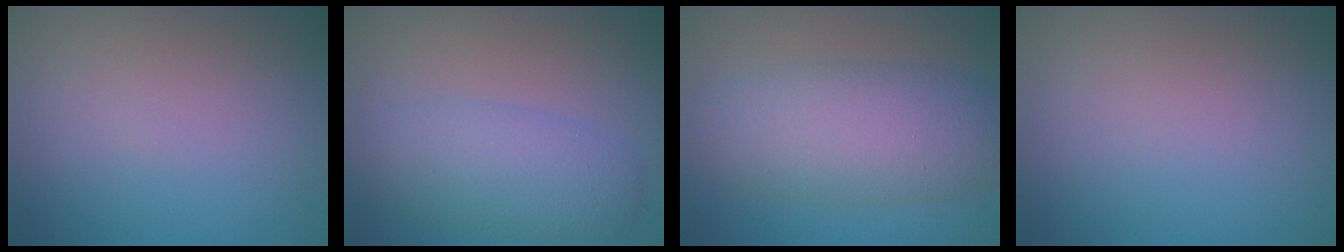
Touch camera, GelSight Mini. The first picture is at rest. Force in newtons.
{"total": 4.9, "press": 4.9, "slide": 0.1}
{"total": 7.4, "press": 7.4, "slide": 0.0}
{"total": 0.0}